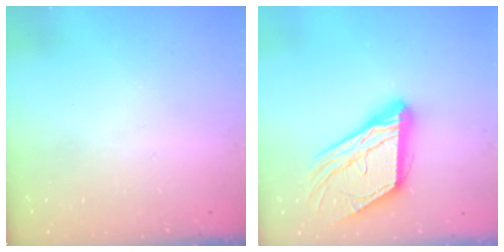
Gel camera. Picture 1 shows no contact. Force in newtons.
{"total": 17.4, "press": 17.3, "slide": 1.9}